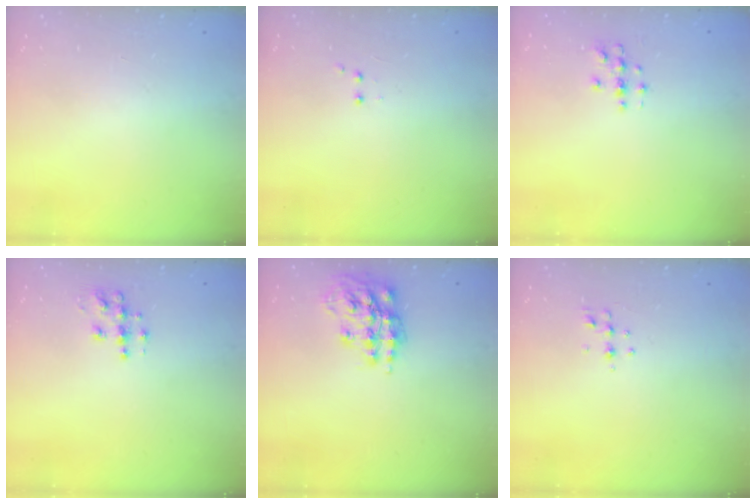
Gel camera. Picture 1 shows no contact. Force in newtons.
{"total": 2.0, "press": 1.8, "slide": 0.9}
{"total": 2.9, "press": 2.9, "slide": 0.3}
{"total": 8.5, "press": 8.5, "slide": 0.5}
{"total": 15.1, "press": 15.0, "slide": 1.0}
{"total": 3.8, "press": 3.6, "slide": 1.4}